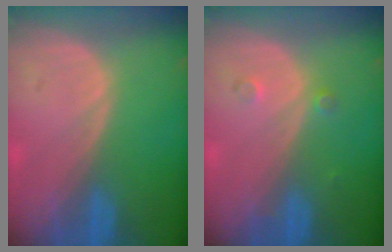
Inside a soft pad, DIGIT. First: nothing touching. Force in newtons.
{"total": 1.5, "press": 1.2, "slide": 0.8}